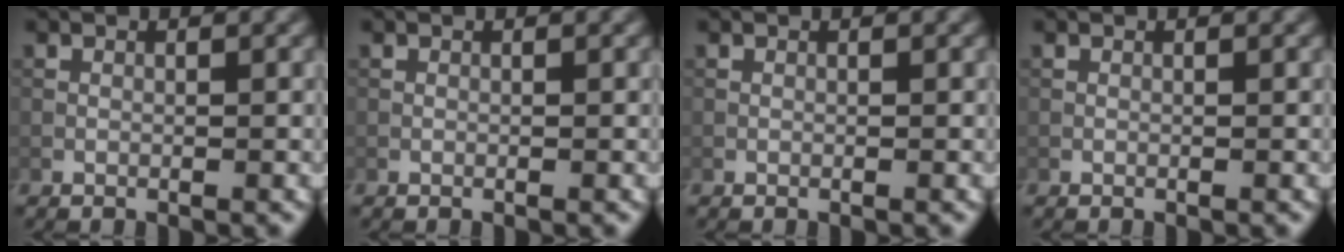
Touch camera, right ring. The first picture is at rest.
{"total": 0.0}
{"total": 0.0}
{"total": 0.0}